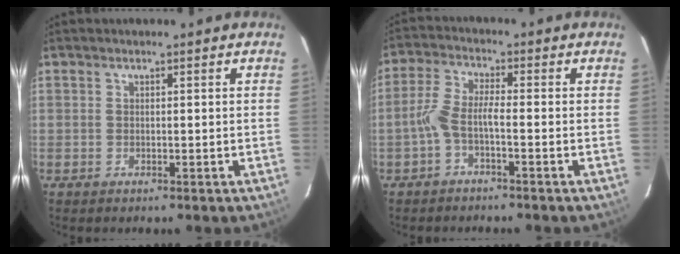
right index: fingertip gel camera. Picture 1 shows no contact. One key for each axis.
{"total": 4.4, "fx": -1.9, "fy": 0.7, "fz": 3.9, "tx": -0.093, "ty": 0.010, "tz": -0.039}